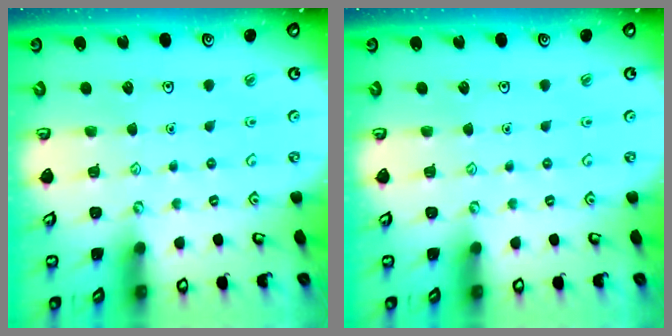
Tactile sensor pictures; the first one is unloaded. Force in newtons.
{"total": 0.0}